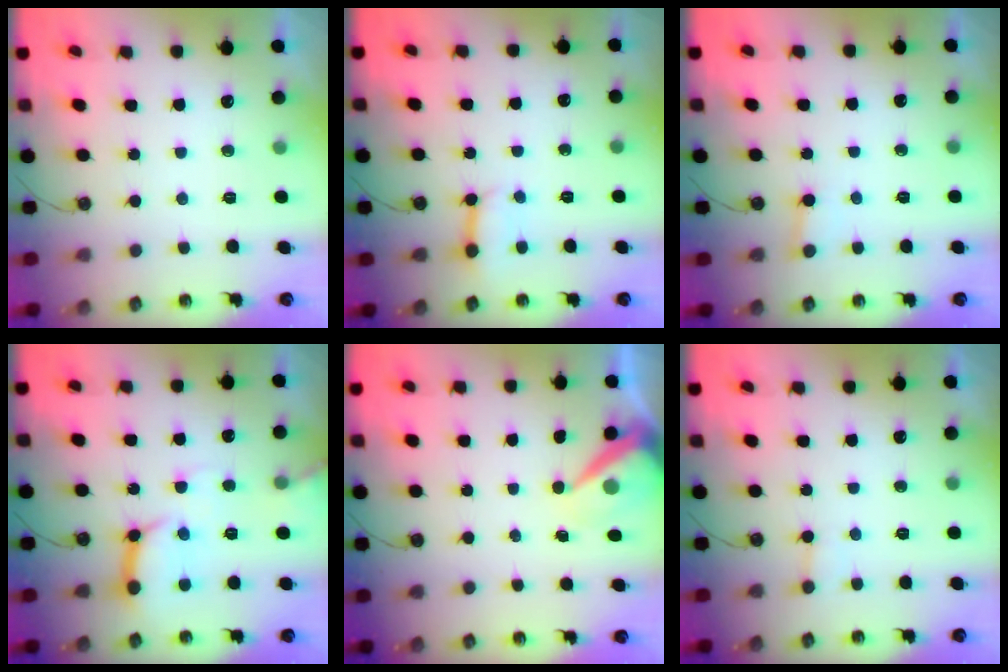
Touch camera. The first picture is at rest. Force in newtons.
{"total": 3.8, "press": 3.8, "slide": 0.5}
{"total": 2.2, "press": 2.2, "slide": 0.2}
{"total": 12.2, "press": 12.2, "slide": 1.2}
{"total": 8.4, "press": 8.4, "slide": 0.8}
{"total": 4.3, "press": 4.3, "slide": 0.5}